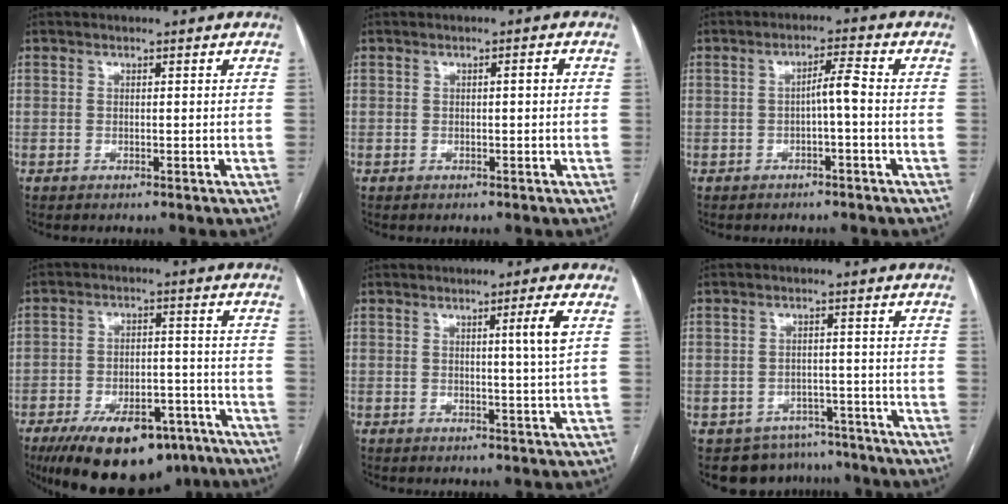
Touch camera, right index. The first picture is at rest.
{"total": 0.9, "force": [0.0, 0.1, 0.9], "torque": [-0.012, 0.003, 0.000]}
{"total": 3.2, "force": [-0.7, 0.1, 3.1], "torque": [-0.049, 0.009, -0.012]}
{"total": 18.5, "force": [-13.1, 8.4, 10.0], "torque": [-0.151, 0.013, -0.190]}
{"total": 3.6, "force": [0.9, -1.2, 3.3], "torque": [-0.051, -0.009, 0.016]}
{"total": 8.0, "force": [-6.6, 4.6, 0.0], "torque": [0.012, 0.017, -0.080]}